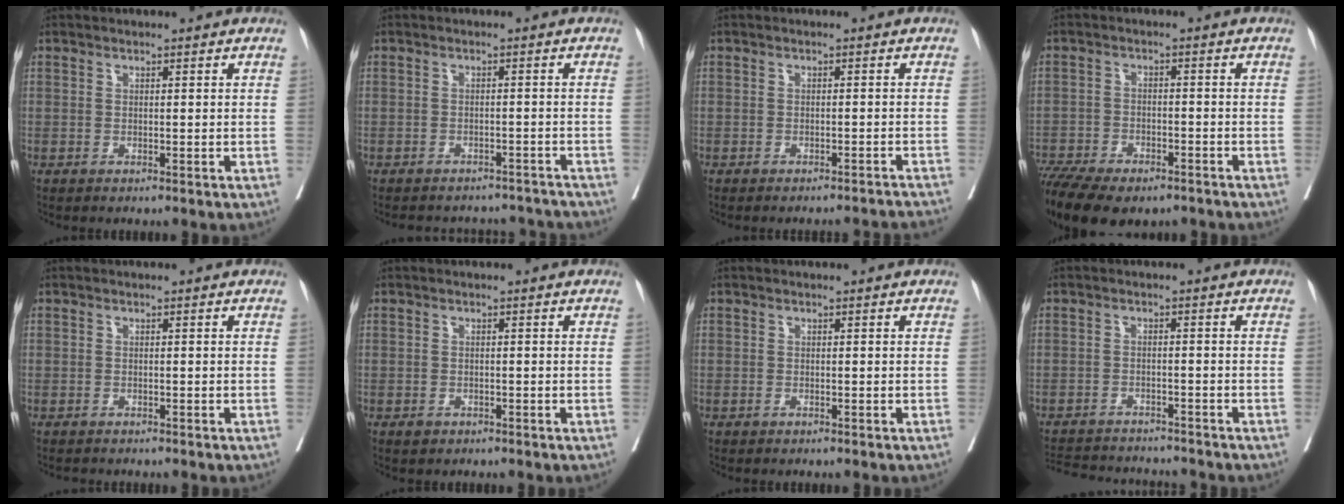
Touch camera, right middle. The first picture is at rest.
{"total": 10.9, "force": [-10.2, 3.6, 1.8], "torque": [-0.030, 0.018, -0.111]}
{"total": 7.0, "force": [-6.8, -0.5, 1.4], "torque": [-0.009, -0.008, -0.073]}
{"total": 14.4, "force": [-11.0, 5.7, 7.3], "torque": [-0.155, -0.006, -0.167]}
{"total": 0.9, "force": [-0.8, 0.3, 0.1], "torque": [-0.007, -0.002, -0.016]}
{"total": 0.9, "force": [-0.5, 0.7, 0.2], "torque": [-0.003, 0.002, -0.005]}
{"total": 0.0}
{"total": 11.0, "force": [-10.4, 2.1, 2.8], "torque": [-0.056, 0.003, -0.144]}